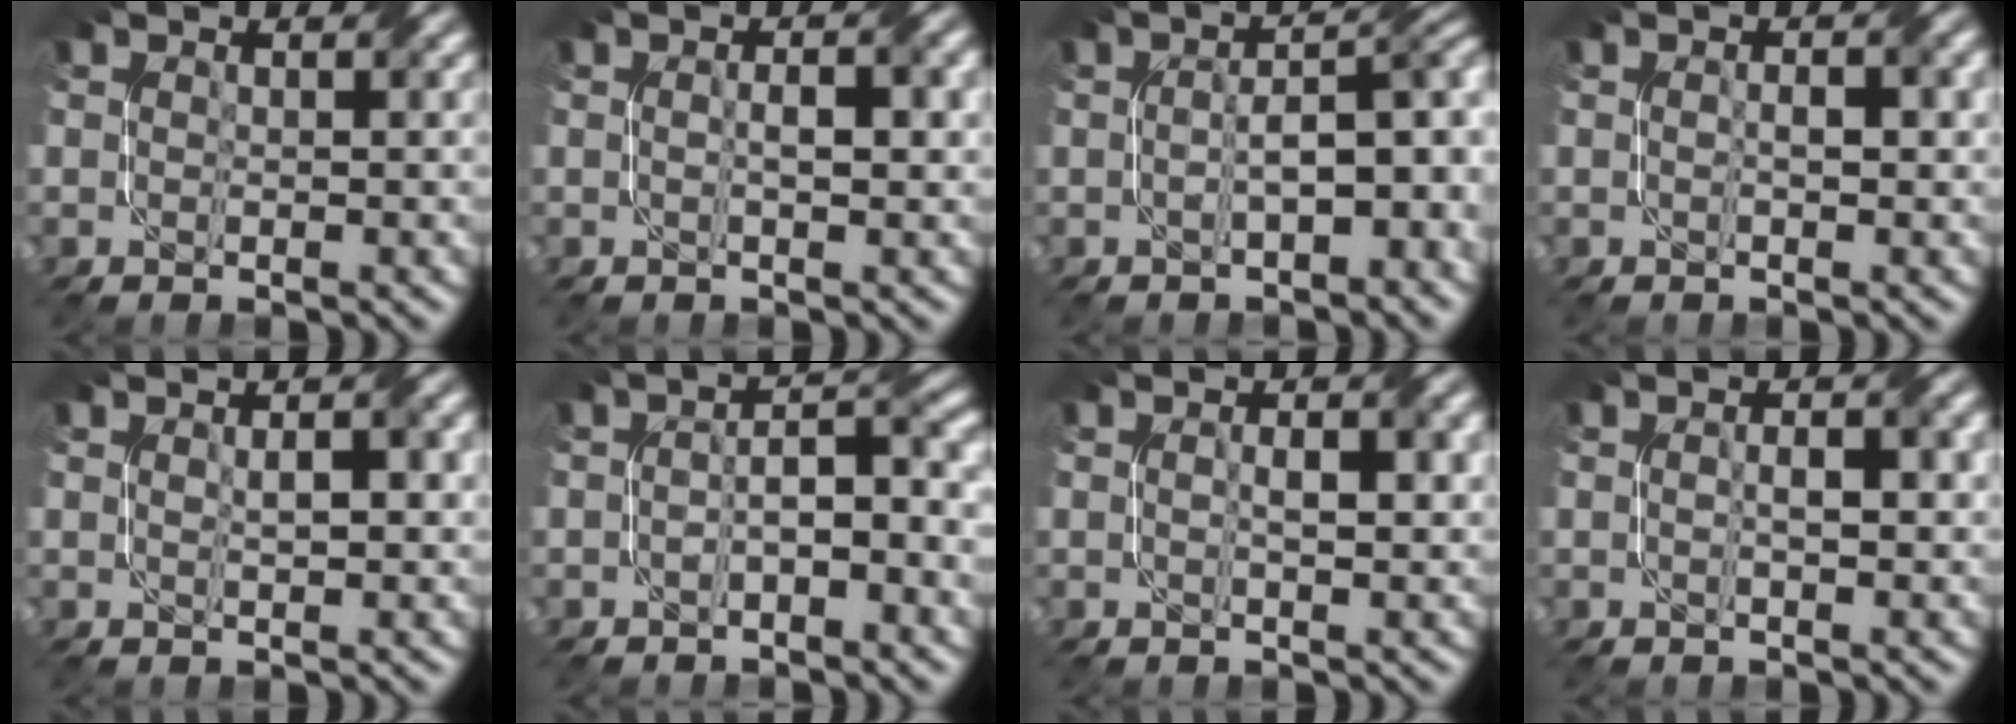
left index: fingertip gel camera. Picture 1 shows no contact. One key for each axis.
{"total": 2.5, "fx": 0.1, "fy": 0.7, "fz": 2.4, "tx": -0.035, "ty": 0.001, "tz": -0.001}
{"total": 6.3, "fx": -1.2, "fy": 2.2, "fz": 5.8, "tx": -0.081, "ty": 0.011, "tz": -0.016}
{"total": 1.6, "fx": -0.1, "fy": 0.5, "fz": 1.5, "tx": -0.027, "ty": 0.003, "tz": 0.000}
{"total": 2.1, "fx": 0.5, "fy": 0.4, "fz": 2.0, "tx": -0.032, "ty": 0.005, "tz": 0.010}
{"total": 4.0, "fx": -1.0, "fy": 1.3, "fz": 3.6, "tx": -0.065, "ty": 0.011, "tz": -0.020}
{"total": 2.4, "fx": 0.2, "fy": 0.6, "fz": 2.3, "tx": -0.037, "ty": 0.004, "tz": 0.001}
{"total": 2.3, "fx": 0.0, "fy": 0.6, "fz": 2.2, "tx": -0.033, "ty": 0.001, "tz": -0.001}